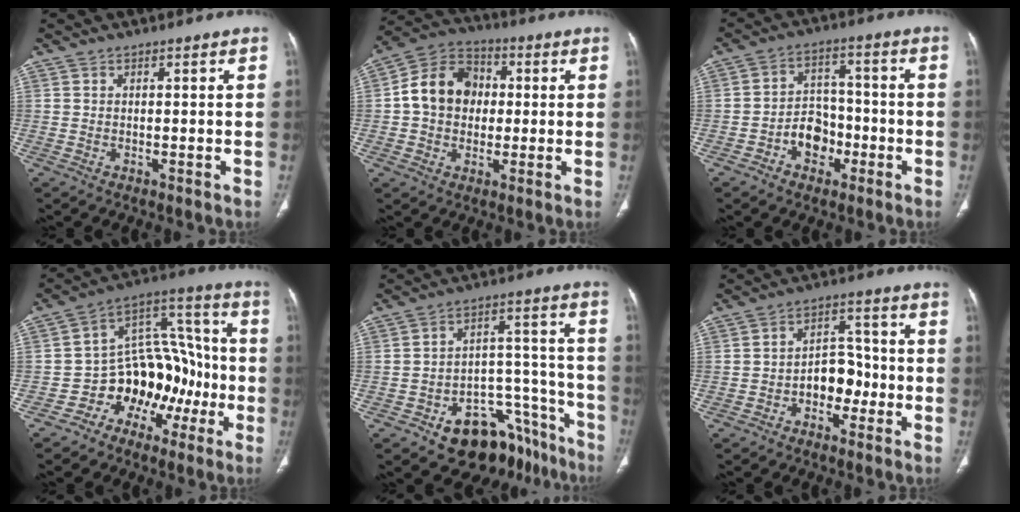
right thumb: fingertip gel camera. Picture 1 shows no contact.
{"total": 12.5, "force": [0.7, 10.2, 7.3], "torque": [-0.102, 0.028, 0.002]}
{"total": 7.6, "force": [-3.1, 5.9, 3.7], "torque": [-0.024, 0.039, -0.053]}
{"total": 16.6, "force": [-5.4, 11.9, 10.2], "torque": [-0.093, 0.086, -0.083]}
{"total": 17.4, "force": [-11.3, 10.2, 8.5], "torque": [-0.060, 0.112, -0.158]}
{"total": 7.2, "force": [-2.4, 5.2, 4.4], "torque": [-0.032, 0.038, -0.045]}